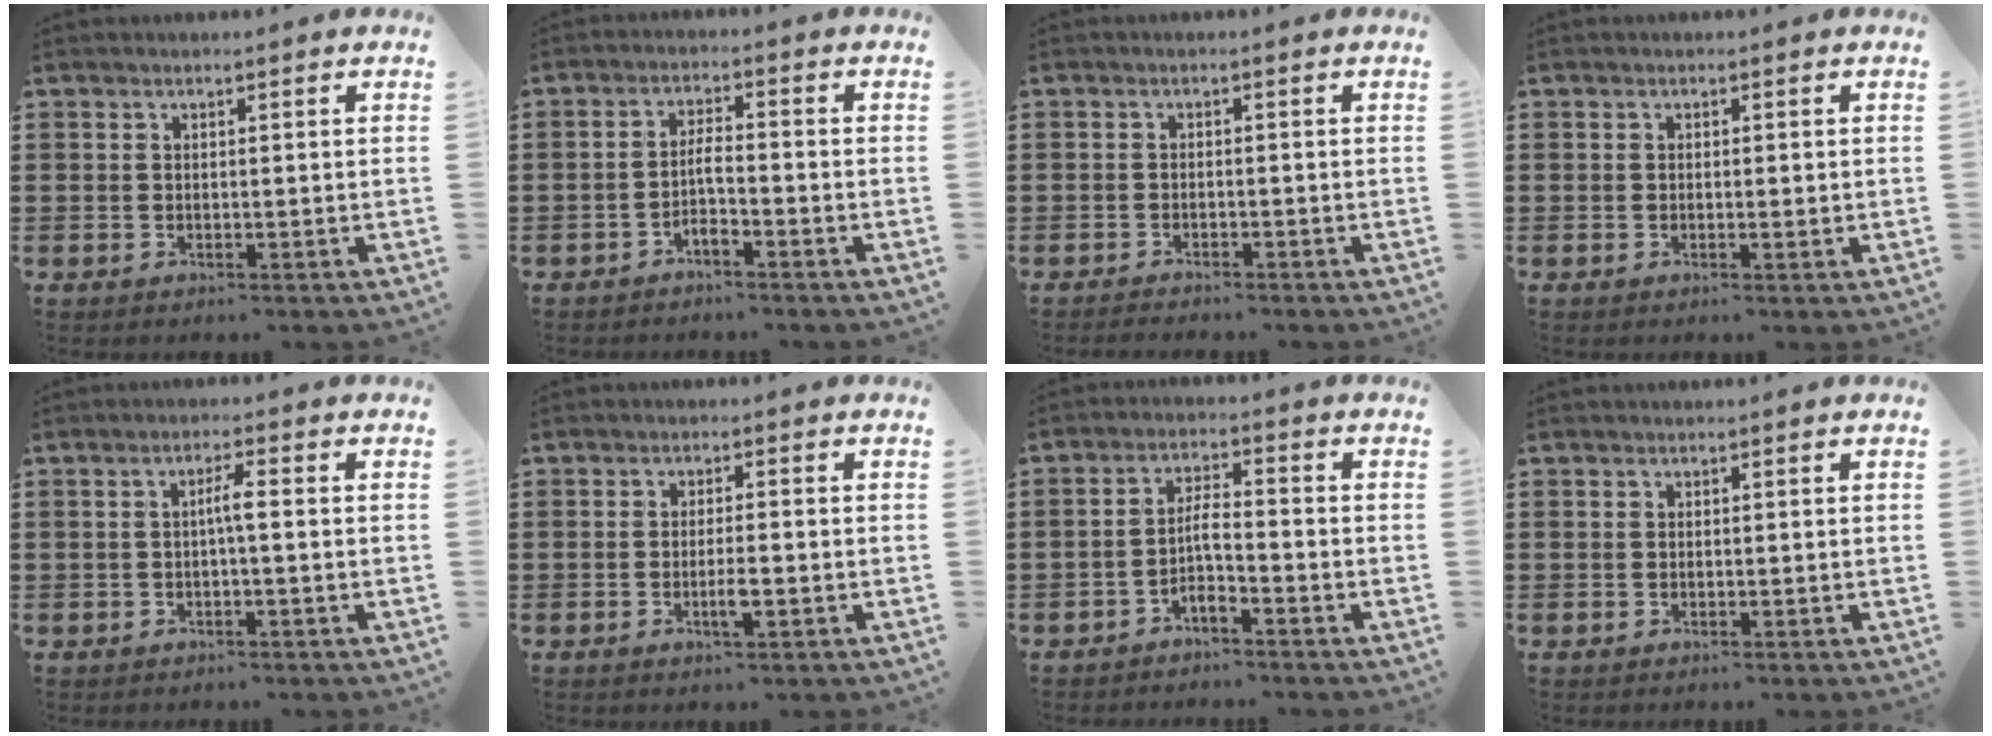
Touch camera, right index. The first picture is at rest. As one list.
[{"total": 2.7, "force": [-1.8, 0.4, 2.0], "torque": [-0.048, 0.003, -0.038]}, {"total": 1.2, "force": [-1.2, 0.1, -0.1], "torque": [-0.001, 0.004, -0.026]}, {"total": 0.7, "force": [-0.1, 0.1, 0.7], "torque": [-0.013, -0.003, -0.001]}, {"total": 2.5, "force": [-0.3, 0.2, 2.5], "torque": [-0.048, 0.002, -0.008]}, {"total": 3.0, "force": [-1.0, 0.5, 2.7], "torque": [-0.047, 0.002, -0.019]}, {"total": 3.3, "force": [-2.2, 0.7, 2.4], "torque": [-0.055, 0.005, -0.047]}, {"total": 0.0}]